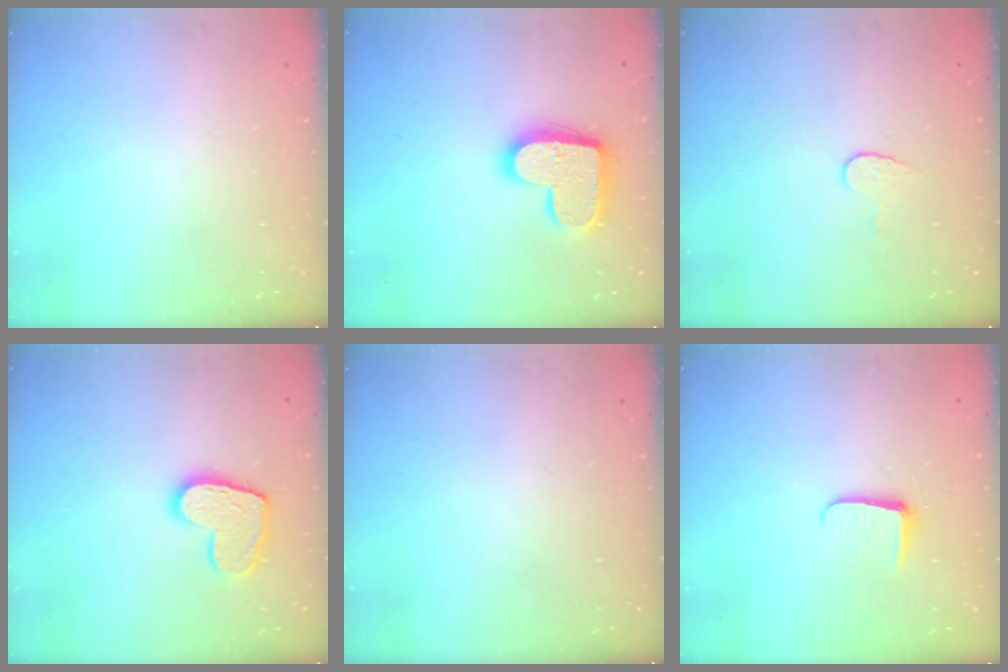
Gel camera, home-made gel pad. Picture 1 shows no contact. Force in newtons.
{"total": 16.6, "press": 16.5, "slide": 0.9}
{"total": 5.3, "press": 5.3, "slide": 0.5}
{"total": 11.6, "press": 11.6, "slide": 0.8}
{"total": 0.0}
{"total": 5.4, "press": 5.4, "slide": 0.7}